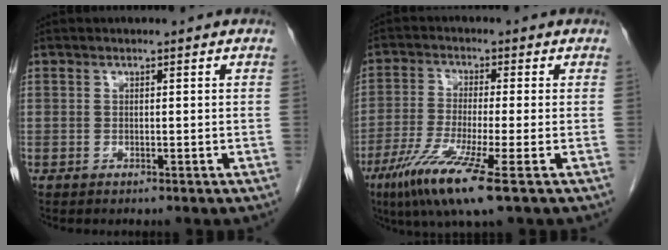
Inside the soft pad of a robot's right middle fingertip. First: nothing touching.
{"total": 10.0, "force": [-5.3, -0.2, 8.5], "torque": [-0.171, -0.033, -0.099]}